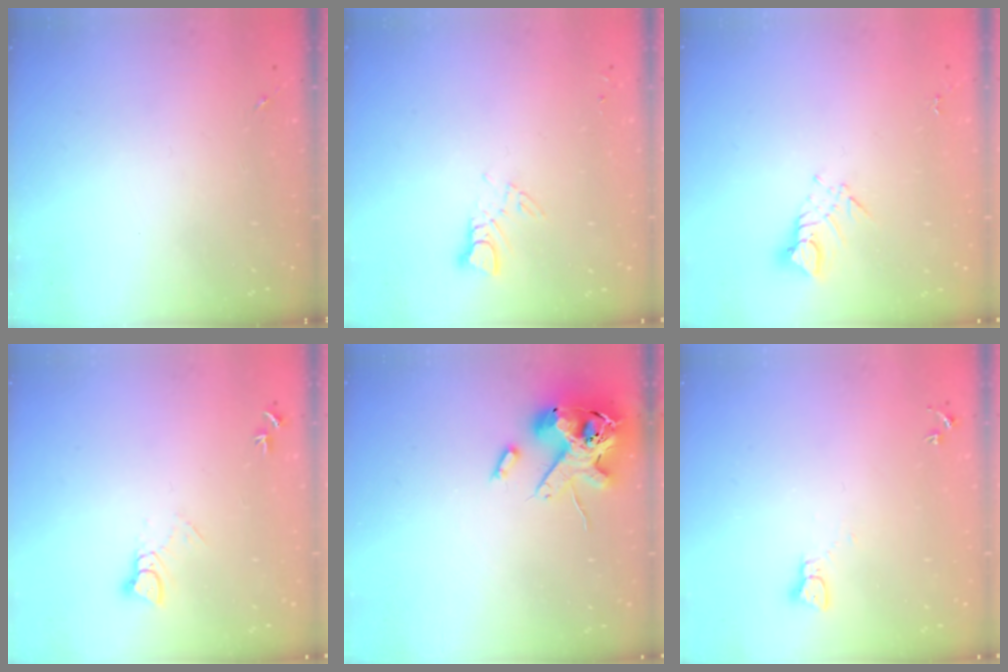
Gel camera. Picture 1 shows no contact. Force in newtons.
{"total": 3.9, "press": 3.9, "slide": 0.4}
{"total": 3.8, "press": 3.8, "slide": 0.2}
{"total": 4.1, "press": 4.1, "slide": 0.3}
{"total": 16.4, "press": 16.2, "slide": 2.7}
{"total": 2.3, "press": 2.3, "slide": 0.3}